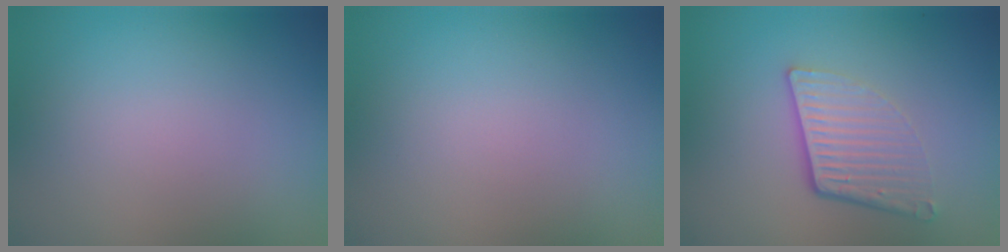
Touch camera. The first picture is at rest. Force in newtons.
{"total": 0.0}
{"total": 4.4, "press": 2.9, "slide": 3.3}